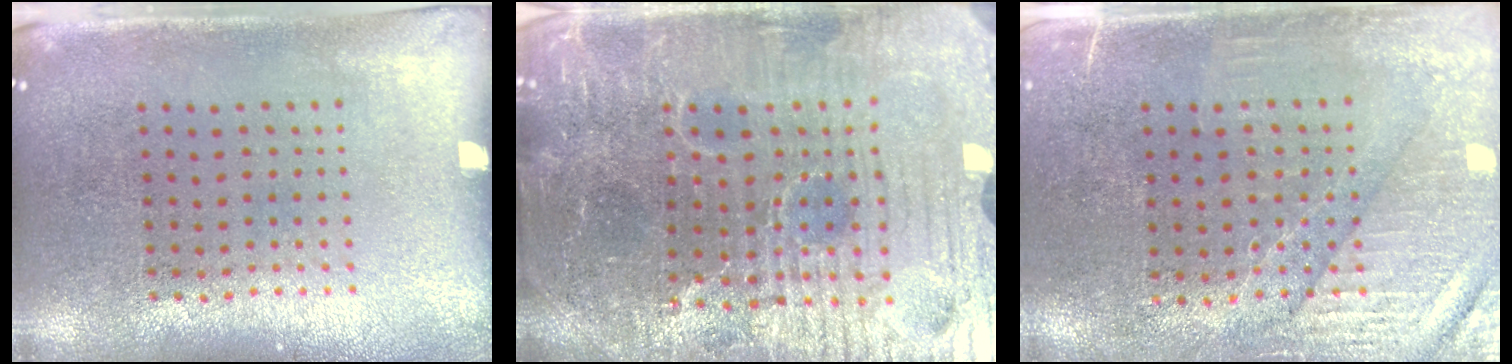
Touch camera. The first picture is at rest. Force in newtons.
{"total": 6.2, "press": 5.8, "slide": 2.1}
{"total": 3.4, "press": 3.1, "slide": 1.4}